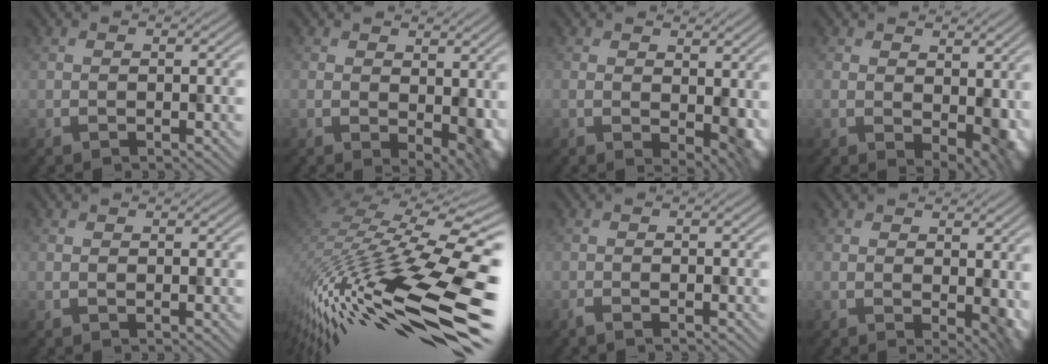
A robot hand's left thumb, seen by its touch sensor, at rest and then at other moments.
{"total": 5.3, "force": [-0.5, 2.7, 4.5], "torque": [-0.065, -0.019, 0.013]}
{"total": 5.0, "force": [-0.4, 2.5, 4.3], "torque": [-0.060, -0.018, 0.014]}
{"total": 6.3, "force": [-0.6, 3.5, 5.2], "torque": [-0.072, -0.021, 0.013]}
{"total": 0.6, "force": [0.2, 0.1, 0.5], "torque": [-0.008, 0.005, 0.000]}
{"total": 16.5, "force": [-5.7, 5.8, 14.3], "torque": [-0.297, -0.024, -0.089]}
{"total": 1.2, "force": [-0.9, 0.1, 0.7], "torque": [-0.013, -0.002, -0.020]}
{"total": 3.8, "force": [-0.4, 1.4, 3.5], "torque": [-0.051, -0.009, 0.012]}